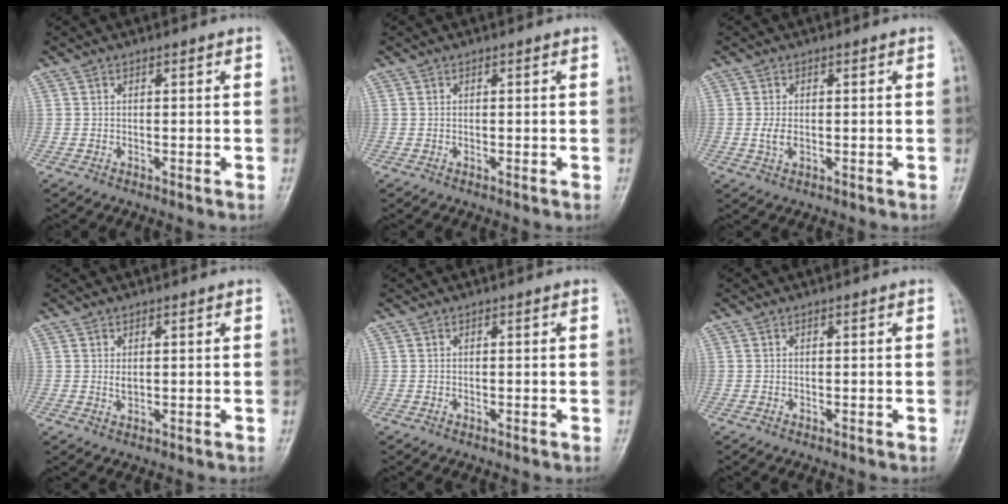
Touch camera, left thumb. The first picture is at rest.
{"total": 0.0}
{"total": 2.4, "force": [-0.2, 1.3, 2.0], "torque": [-0.046, 0.001, -0.004]}
{"total": 1.4, "force": [0.4, 0.8, 1.2], "torque": [-0.018, 0.000, 0.011]}
{"total": 0.0}
{"total": 0.0}